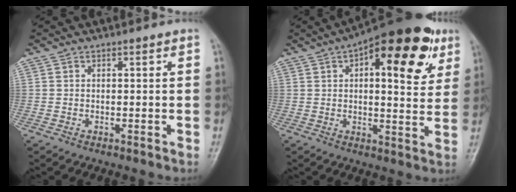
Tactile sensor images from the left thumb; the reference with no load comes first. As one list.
[{"total": 19.9, "force": [8.1, 8.3, 16.1], "torque": [-0.192, -0.005, 0.104]}]